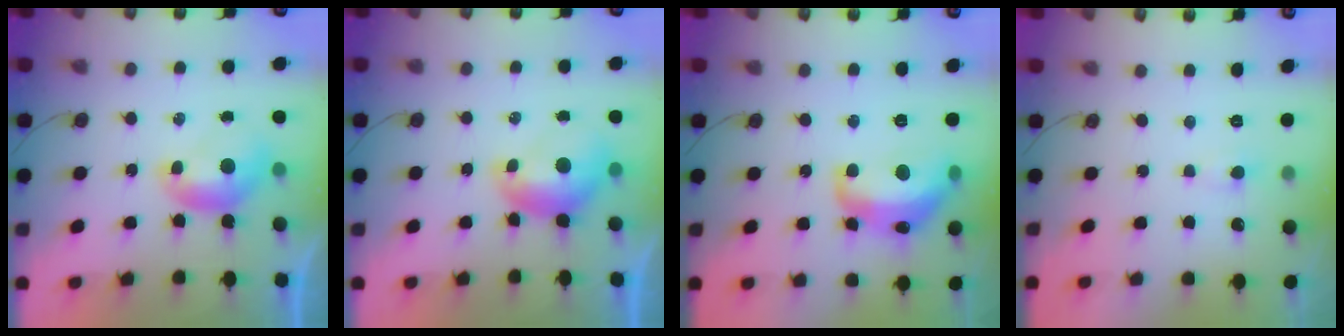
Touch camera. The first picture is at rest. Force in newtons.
{"total": 1.2, "press": 1.1, "slide": 0.6}
{"total": 9.0, "press": 9.0, "slide": 0.8}
{"total": 0.8, "press": 0.6, "slide": 0.5}